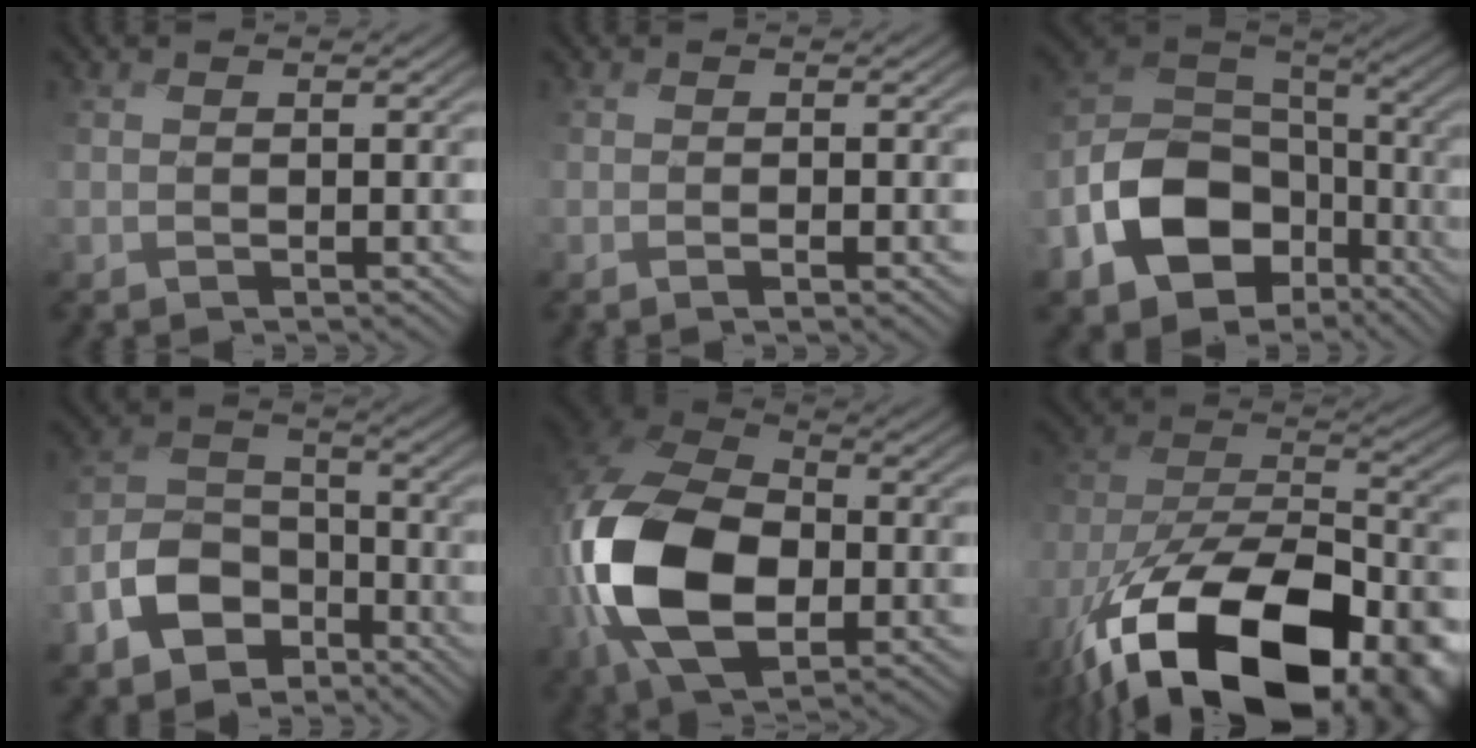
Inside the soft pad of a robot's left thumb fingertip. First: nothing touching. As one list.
[{"total": 1.5, "force": [-0.5, 0.3, 1.4], "torque": [-0.024, 0.001, -0.010]}, {"total": 14.5, "force": [-6.0, 10.3, 8.2], "torque": [-0.198, -0.029, -0.117]}, {"total": 9.1, "force": [-5.4, 6.0, 4.1], "torque": [-0.099, -0.008, -0.118]}, {"total": 16.8, "force": [-2.8, 10.7, 12.7], "torque": [-0.300, -0.019, -0.059]}, {"total": 22.1, "force": [-13.8, 10.4, 13.7], "torque": [-0.266, -0.076, -0.203]}]